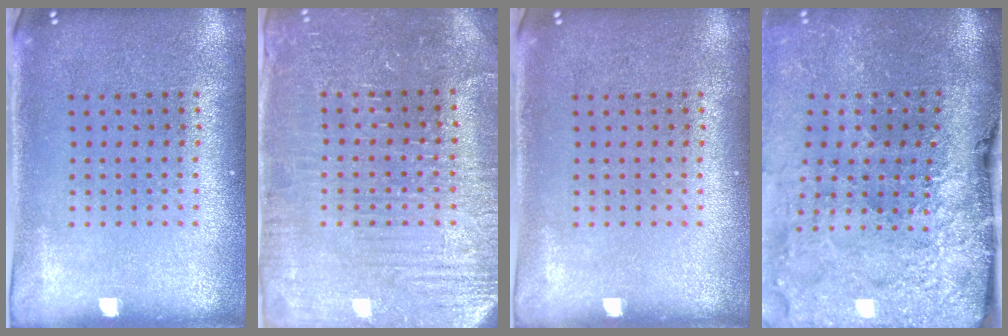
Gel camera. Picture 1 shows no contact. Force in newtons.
{"total": 3.7, "press": 3.6, "slide": 0.7}
{"total": 0.0}
{"total": 4.9, "press": 3.9, "slide": 3.1}